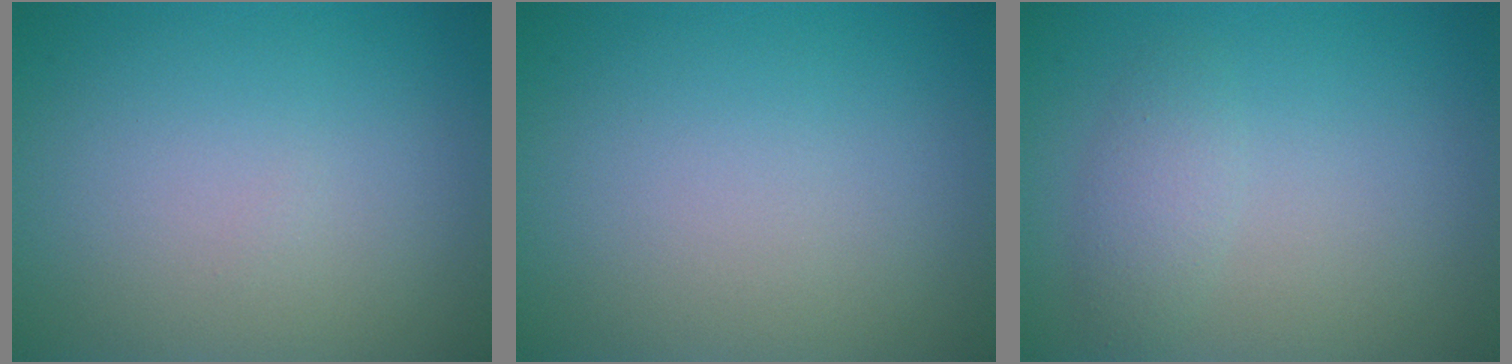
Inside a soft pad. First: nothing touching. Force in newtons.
{"total": 0.0}
{"total": 1.8, "press": 1.8, "slide": 0.1}